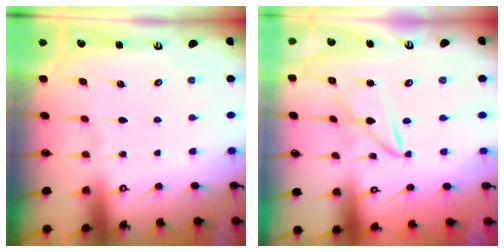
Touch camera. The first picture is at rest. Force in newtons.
{"total": 5.6, "press": 5.6, "slide": 0.2}